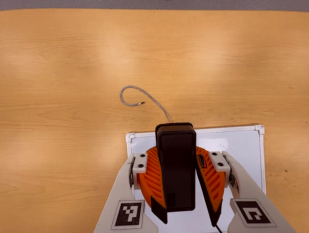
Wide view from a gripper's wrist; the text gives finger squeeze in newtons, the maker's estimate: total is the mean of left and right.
{"total": 11.0, "left": 10.4, "right": 11.7}